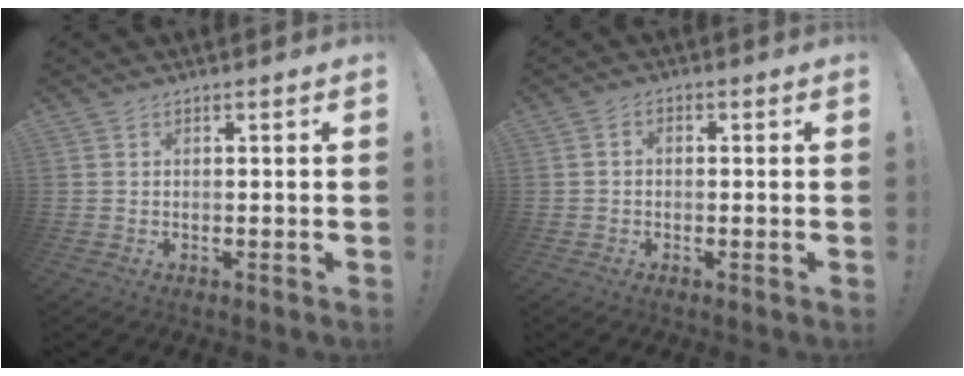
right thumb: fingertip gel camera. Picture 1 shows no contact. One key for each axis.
{"total": 1.9, "fx": -1.0, "fy": 1.2, "fz": 1.1, "tx": -0.019, "ty": 0.008, "tz": -0.017}